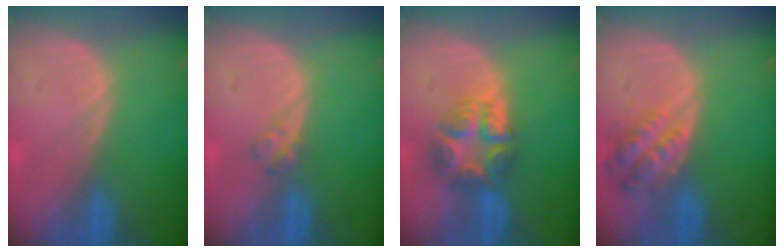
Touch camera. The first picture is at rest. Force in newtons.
{"total": 1.6, "press": 1.6, "slide": 0.2}
{"total": 7.7, "press": 6.7, "slide": 3.7}
{"total": 6.0, "press": 5.5, "slide": 2.4}